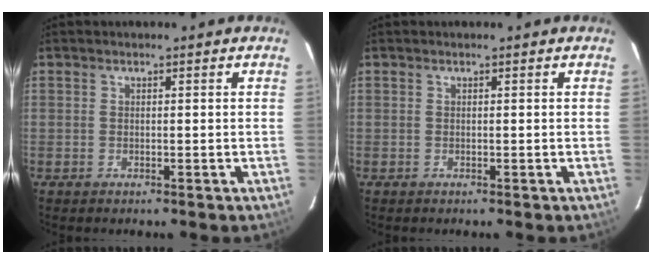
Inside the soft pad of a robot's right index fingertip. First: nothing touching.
{"total": 0.0}